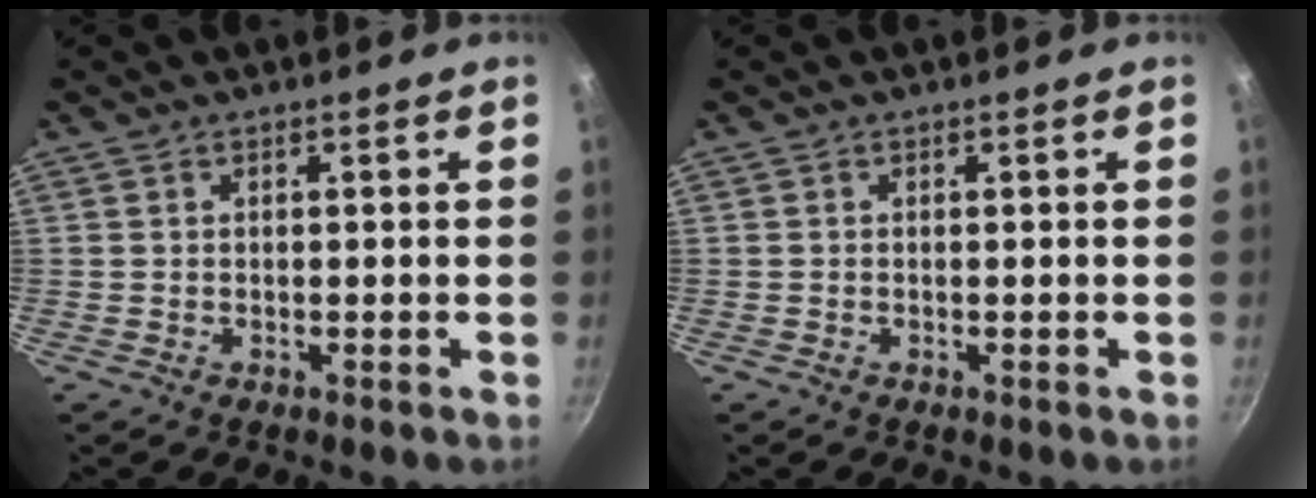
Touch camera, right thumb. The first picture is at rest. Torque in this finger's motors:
{"motor_torque": [0.11, -0.19, 0.26, 0.35, 0.04]}